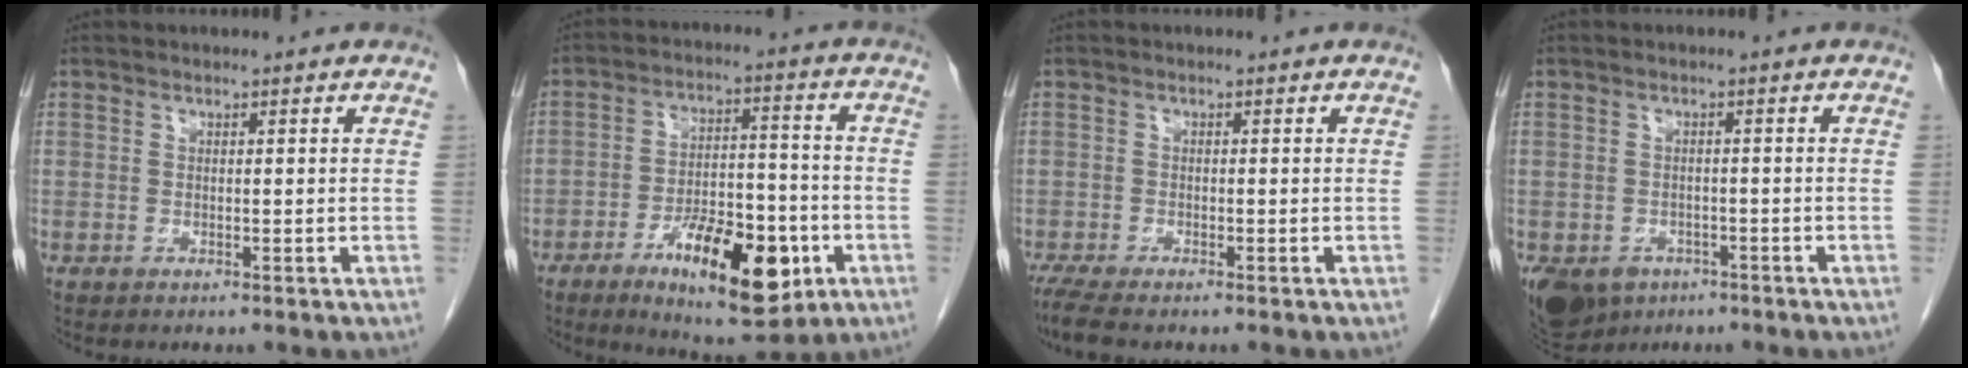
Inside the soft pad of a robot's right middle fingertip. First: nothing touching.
{"total": 15.1, "force": [-6.7, 5.0, 12.6], "torque": [-0.199, -0.001, -0.096]}
{"total": 3.5, "force": [-2.8, 0.4, 2.1], "torque": [-0.048, -0.013, -0.050]}
{"total": 11.5, "force": [-6.3, 8.6, 4.5], "torque": [-0.124, -0.011, -0.083]}